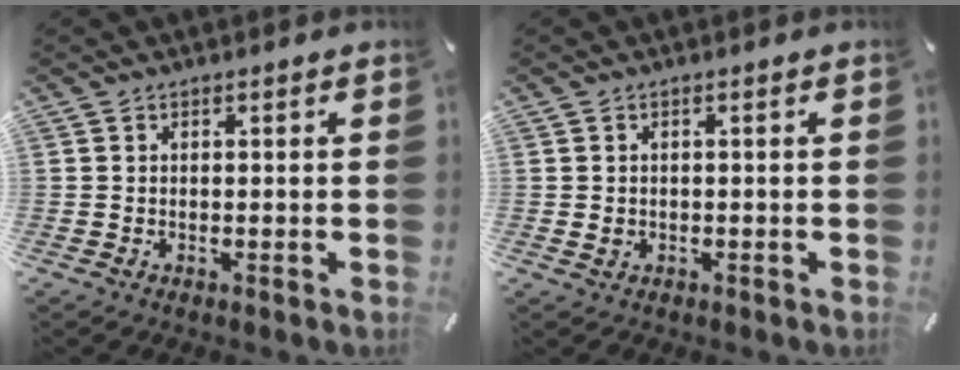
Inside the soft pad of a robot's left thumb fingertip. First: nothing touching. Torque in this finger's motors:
{"motor_torque": [0.04, 0.04, 0.02, -0.02, 0.00]}